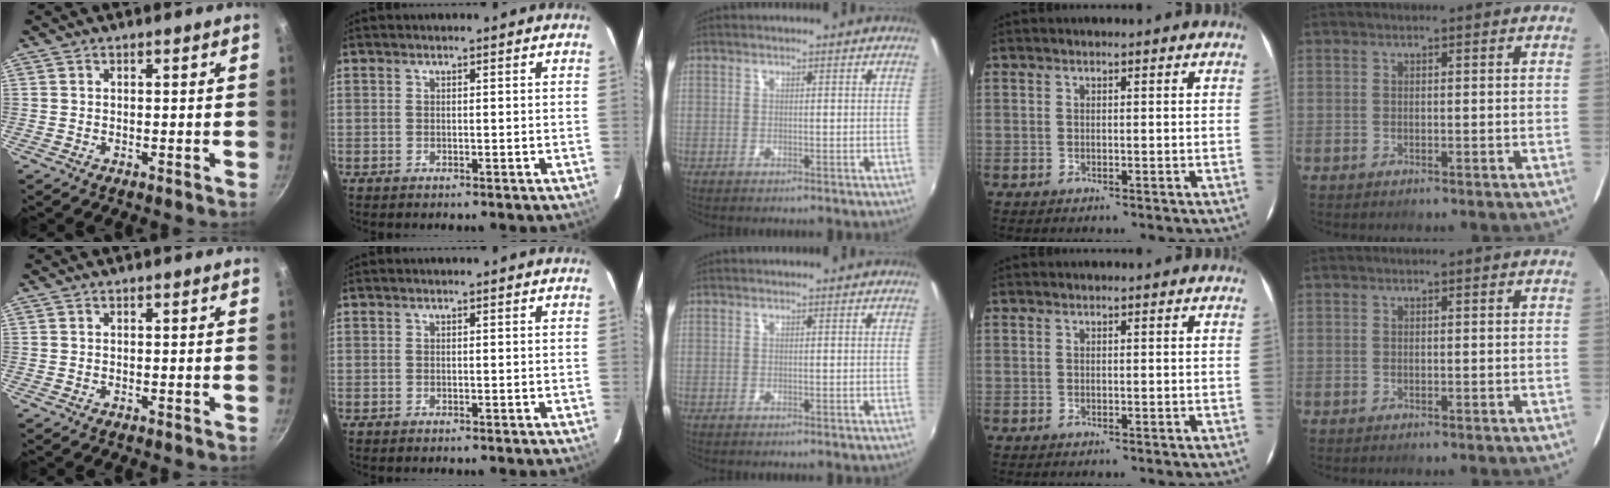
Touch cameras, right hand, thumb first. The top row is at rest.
{}